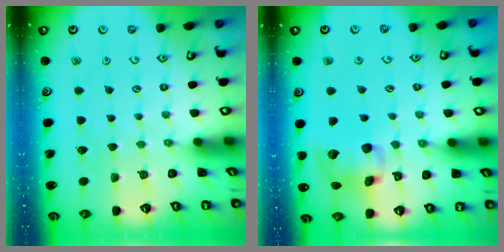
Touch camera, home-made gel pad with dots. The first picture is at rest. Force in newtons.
{"total": 11.1, "press": 10.9, "slide": 1.9}